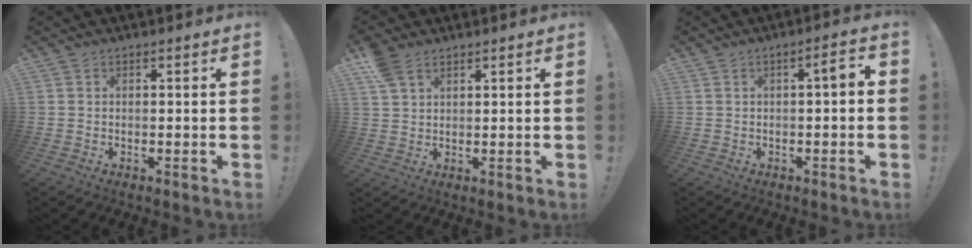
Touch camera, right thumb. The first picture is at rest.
{"total": 5.9, "force": [3.8, 3.4, 3.0], "torque": [-0.050, -0.013, 0.075]}
{"total": 3.3, "force": [-0.4, 0.6, 3.2], "torque": [-0.051, 0.005, -0.011]}